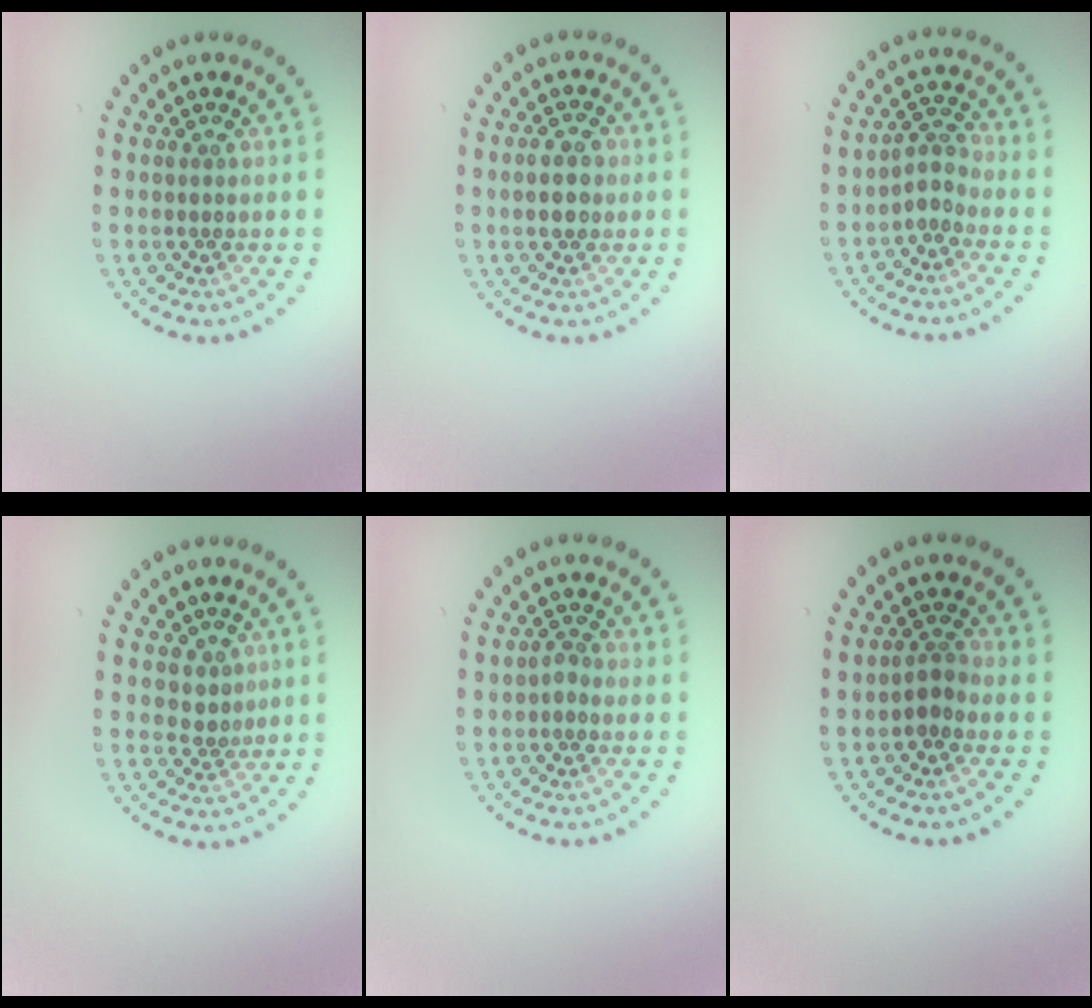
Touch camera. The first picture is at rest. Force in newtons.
{"total": 2.6, "press": 2.6, "slide": 0.1}
{"total": 2.0, "press": 1.5, "slide": 1.2}
{"total": 1.6, "press": 1.2, "slide": 1.1}
{"total": 0.9, "press": 0.7, "slide": 0.6}
{"total": 1.6, "press": 1.3, "slide": 0.9}